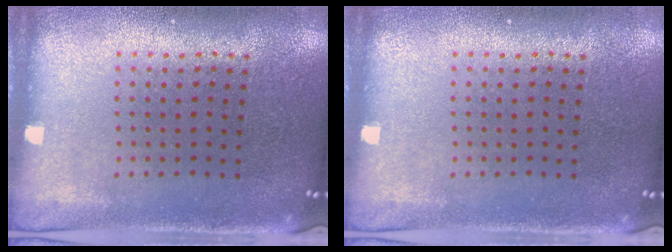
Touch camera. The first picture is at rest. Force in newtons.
{"total": 0.0}